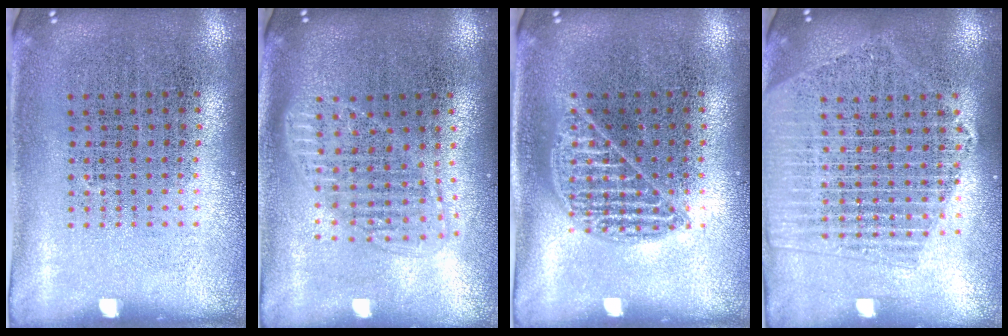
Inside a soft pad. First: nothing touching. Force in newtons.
{"total": 1.5, "press": 1.3, "slide": 0.8}
{"total": 0.9, "press": 0.9, "slide": 0.1}
{"total": 2.0, "press": 1.8, "slide": 0.9}